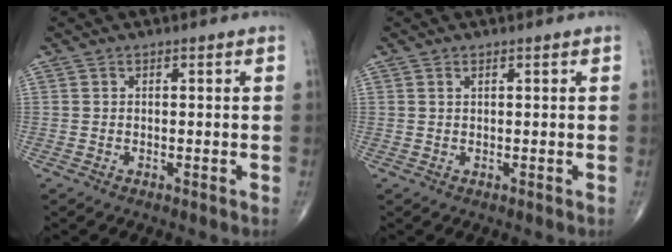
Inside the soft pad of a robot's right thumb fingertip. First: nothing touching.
{"total": 0.5, "force": [0.3, 0.2, 0.4], "torque": [-0.010, 0.004, 0.006]}